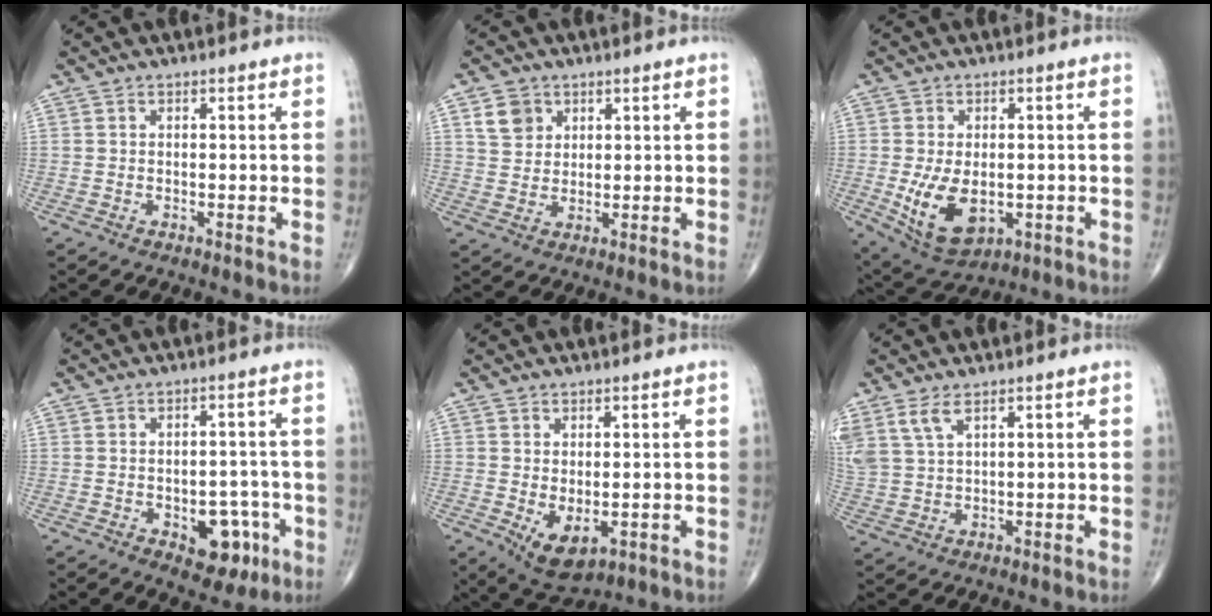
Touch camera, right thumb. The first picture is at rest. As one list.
[{"total": 5.2, "force": [2.4, 4.2, 1.9], "torque": [-0.017, -0.010, 0.047]}, {"total": 10.6, "force": [-1.9, 6.4, 8.3], "torque": [-0.138, -0.011, -0.015]}, {"total": 8.9, "force": [-3.5, 5.3, 6.2], "torque": [-0.045, 0.024, -0.036]}, {"total": 6.4, "force": [-1.2, 3.5, 5.2], "torque": [-0.075, -0.008, -0.002]}, {"total": 5.7, "force": [3.6, 2.3, 3.8], "torque": [-0.092, -0.005, 0.082]}]